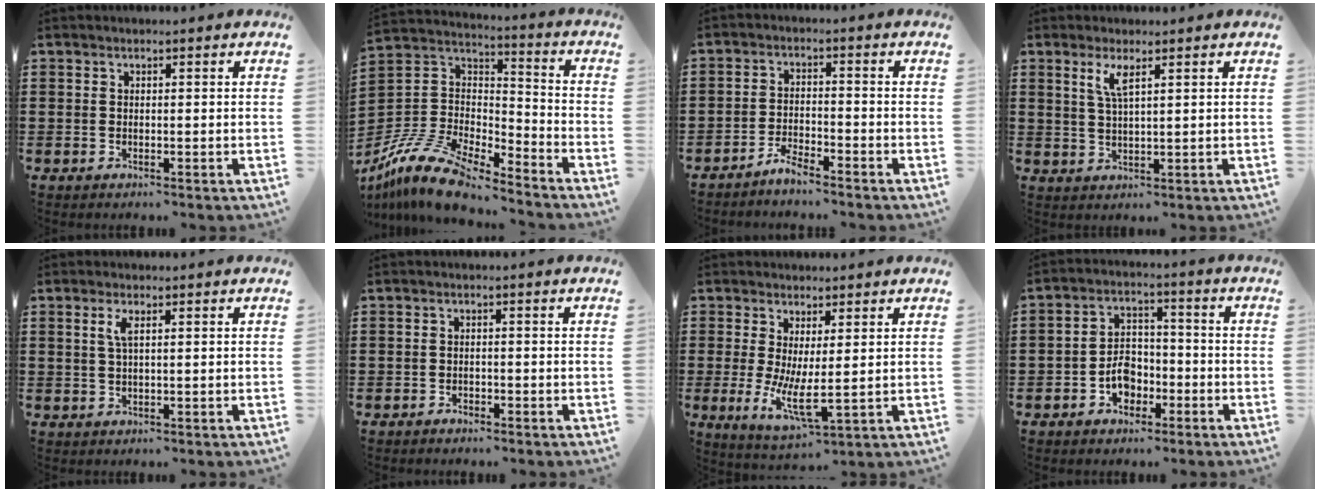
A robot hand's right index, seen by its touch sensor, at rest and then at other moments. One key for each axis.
{"total": 13.2, "fx": -11.4, "fy": 3.4, "fz": 5.8, "tx": -0.134, "ty": 0.028, "tz": -0.227}
{"total": 2.6, "fx": -2.6, "fy": 0.0, "fz": 0.2, "tx": -0.010, "ty": 0.006, "tz": -0.053}
{"total": 3.3, "fx": 1.8, "fy": 0.6, "fz": 2.7, "tx": -0.059, "ty": 0.004, "tz": 0.029}
{"total": 2.0, "fx": 0.6, "fy": 0.4, "fz": 1.9, "tx": -0.040, "ty": 0.004, "tz": 0.009}
{"total": 1.0, "fx": -1.0, "fy": 0.3, "fz": 0.1, "tx": -0.005, "ty": 0.002, "tz": -0.022}
{"total": 6.6, "fx": 0.6, "fy": 2.0, "fz": 6.3, "tx": -0.110, "ty": -0.017, "tz": 0.014}
{"total": 5.3, "fx": -2.3, "fy": 3.8, "fz": 2.9, "tx": -0.046, "ty": 0.010, "tz": -0.044}